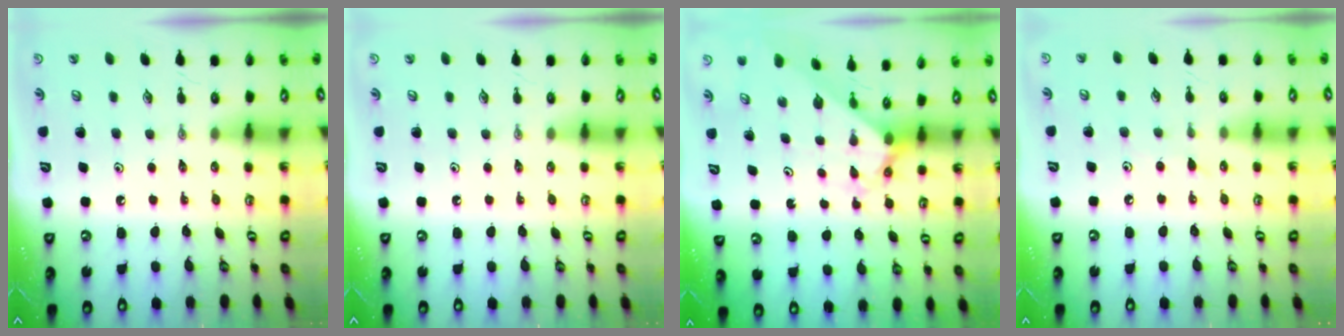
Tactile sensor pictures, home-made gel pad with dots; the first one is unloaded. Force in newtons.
{"total": 0.0}
{"total": 2.0, "press": 2.0, "slide": 0.1}
{"total": 4.2, "press": 4.2, "slide": 0.5}